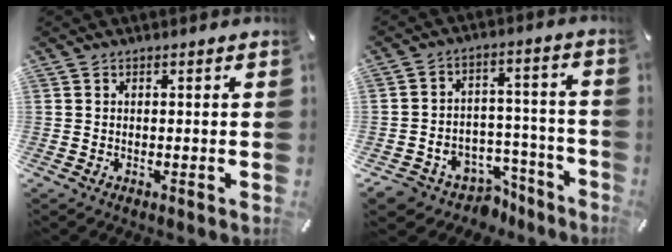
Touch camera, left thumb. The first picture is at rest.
{"total": 8.3, "force": [-4.7, 6.6, 1.7], "torque": [-0.021, 0.028, -0.071]}